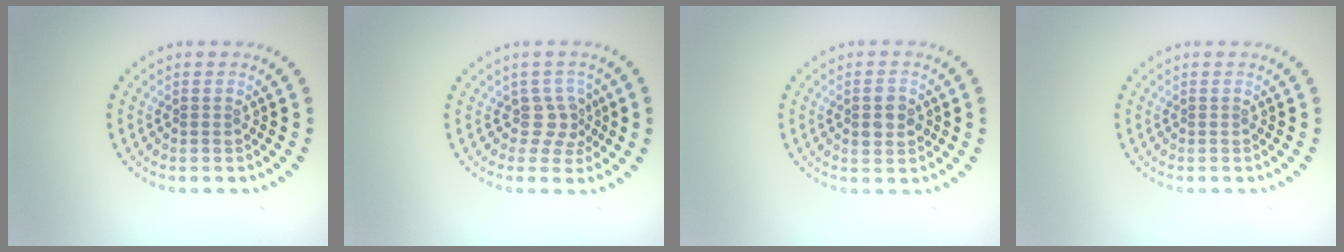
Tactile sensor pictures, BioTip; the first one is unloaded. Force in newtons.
{"total": 2.3, "press": 1.6, "slide": 1.7}
{"total": 2.5, "press": 2.5, "slide": 0.2}
{"total": 0.0}